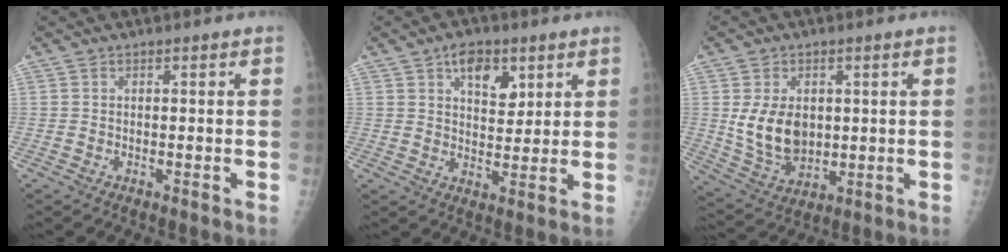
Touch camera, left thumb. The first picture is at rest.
{"total": 7.6, "force": [3.8, 4.4, 4.8], "torque": [-0.043, -0.019, 0.057]}
{"total": 10.3, "force": [1.1, 7.3, 7.2], "torque": [-0.101, -0.017, 0.039]}